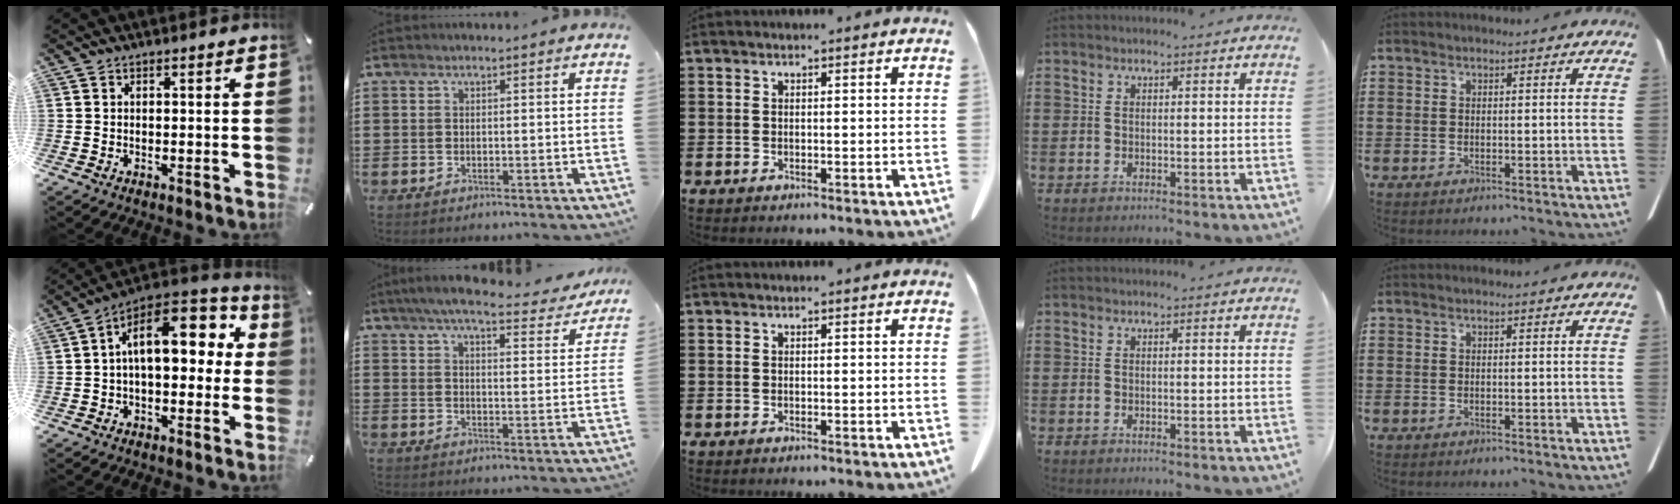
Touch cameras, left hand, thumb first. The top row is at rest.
{"thumb": {"total": 16.6, "force": [4.5, 8.9, 13.3], "torque": [-0.213, -0.016, 0.078]}, "index": {"total": 6.6, "force": [5.8, 0.2, 3.1], "torque": [-0.070, -0.028, 0.100]}}